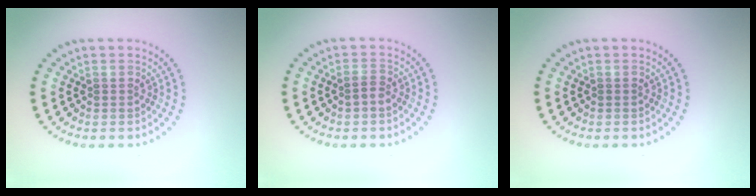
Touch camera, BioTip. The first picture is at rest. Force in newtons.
{"total": 1.2, "press": 1.1, "slide": 0.5}
{"total": 0.0}